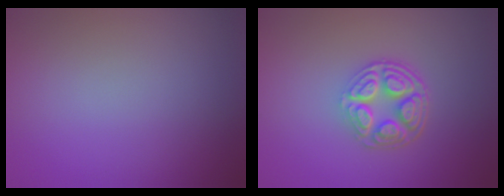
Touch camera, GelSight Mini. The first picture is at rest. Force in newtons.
{"total": 5.0, "press": 3.7, "slide": 3.3}